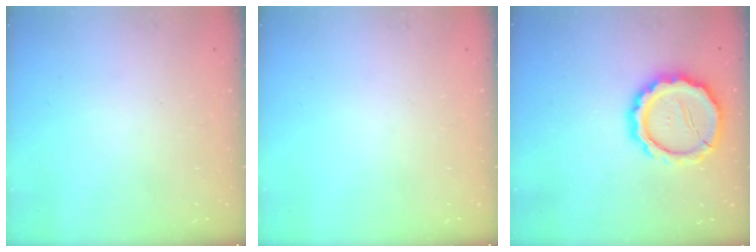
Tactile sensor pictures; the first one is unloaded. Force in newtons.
{"total": 0.0}
{"total": 15.7, "press": 15.4, "slide": 3.1}